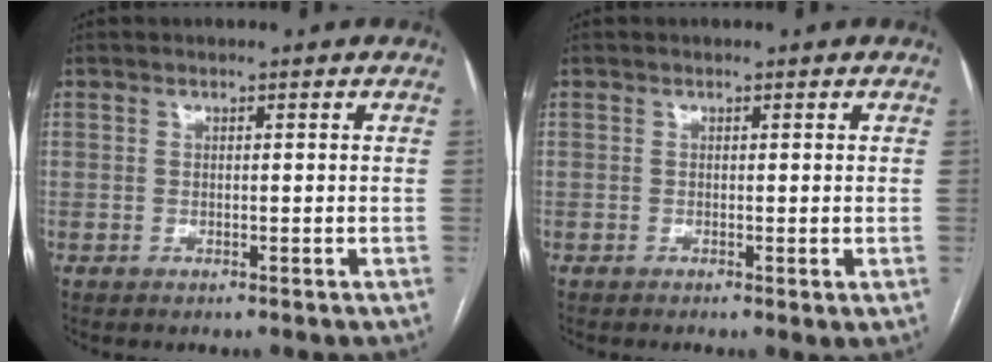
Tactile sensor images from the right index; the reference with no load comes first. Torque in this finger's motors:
{"motor_torque": [0.36, -0.30, 0.26, 0.04]}